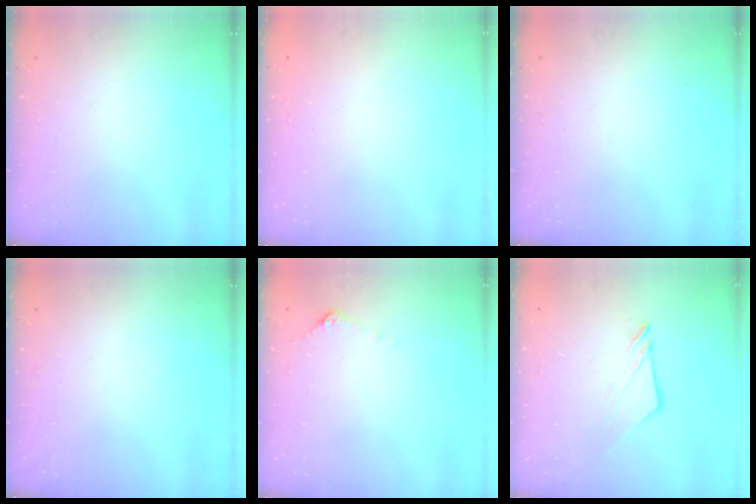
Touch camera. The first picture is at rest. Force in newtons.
{"total": 0.0}
{"total": 0.0}
{"total": 0.0}
{"total": 5.4, "press": 5.4, "slide": 0.5}
{"total": 6.9, "press": 6.8, "slide": 0.3}